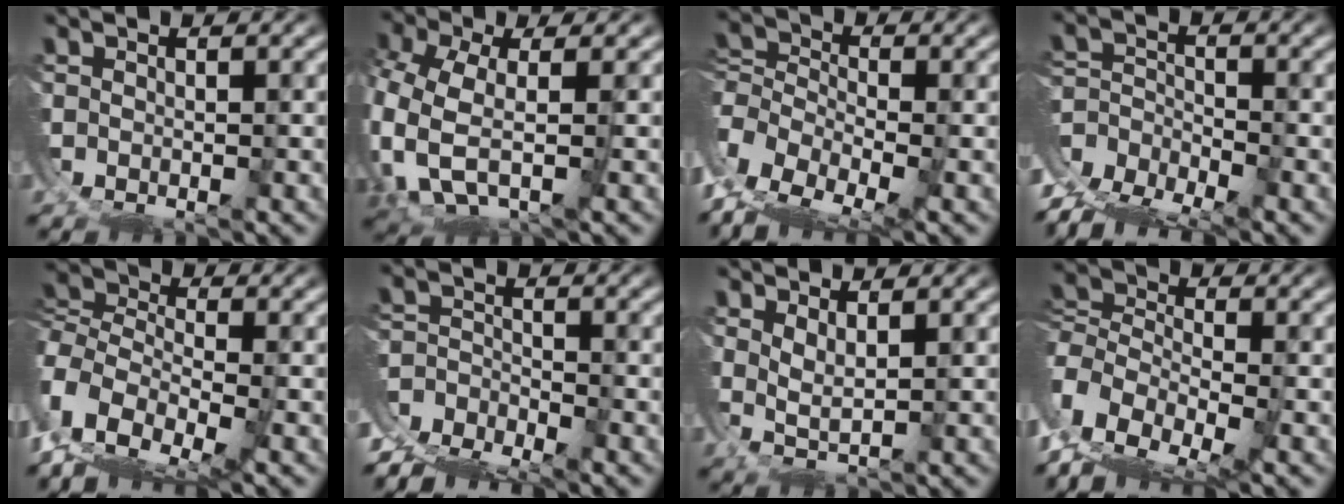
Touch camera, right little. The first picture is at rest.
{"total": 8.1, "force": [-1.4, 6.1, 5.1], "torque": [-0.173, -0.053, 0.001]}
{"total": 11.5, "force": [-3.3, 9.5, 5.5], "torque": [-0.164, -0.060, -0.046]}
{"total": 8.6, "force": [-4.8, 6.1, 3.6], "torque": [-0.087, -0.047, -0.070]}
{"total": 10.8, "force": [-3.2, 8.5, 5.9], "torque": [-0.162, -0.062, -0.039]}
{"total": 7.5, "force": [-5.2, 4.9, 2.2], "torque": [-0.049, -0.034, -0.081]}
{"total": 3.8, "force": [1.0, 3.1, 2.0], "torque": [-0.052, 0.000, 0.008]}
{"total": 13.3, "force": [-3.7, 11.1, 6.3], "torque": [-0.181, -0.068, -0.052]}